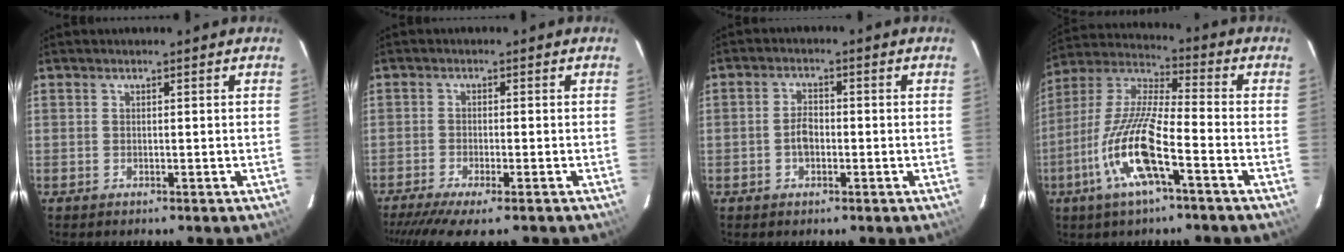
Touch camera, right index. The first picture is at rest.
{"total": 8.2, "force": [-6.7, 0.7, 4.7], "torque": [-0.104, -0.026, -0.112]}
{"total": 3.2, "force": [-0.9, 2.0, 2.4], "torque": [-0.046, 0.007, -0.013]}
{"total": 14.8, "force": [-6.4, 2.4, 13.2], "torque": [-0.271, -0.010, -0.132]}